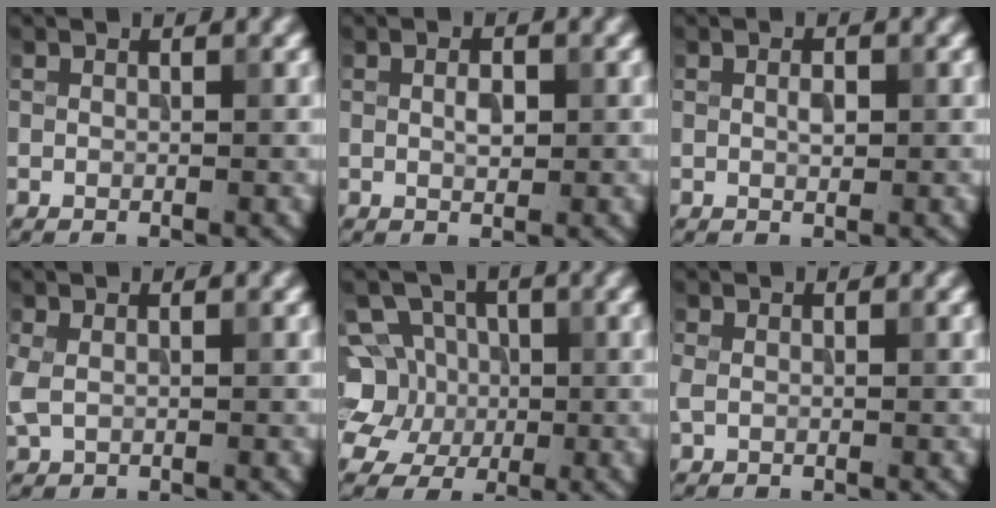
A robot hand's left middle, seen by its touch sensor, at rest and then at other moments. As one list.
[{"total": 1.4, "force": [0.2, 0.7, 1.2], "torque": [-0.025, 0.001, 0.004]}, {"total": 1.0, "force": [0.2, 0.5, 0.9], "torque": [-0.019, 0.001, 0.003]}, {"total": 1.6, "force": [0.2, 1.0, 1.2], "torque": [-0.033, 0.002, 0.004]}, {"total": 8.4, "force": [1.5, 7.3, 4.0], "torque": [-0.067, 0.035, -0.012]}, {"total": 0.8, "force": [0.1, 0.5, 0.7], "torque": [-0.019, 0.000, 0.000]}]